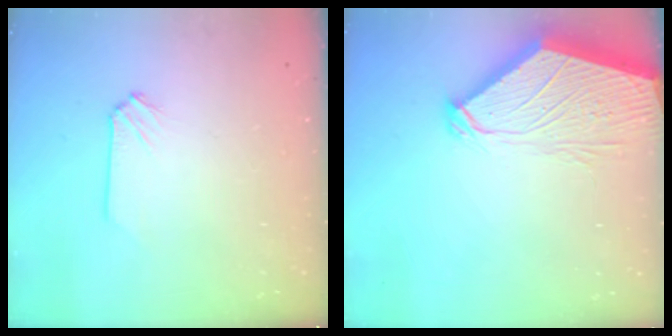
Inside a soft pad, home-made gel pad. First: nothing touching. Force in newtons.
{"total": 6.7, "press": 6.6, "slide": 0.9}